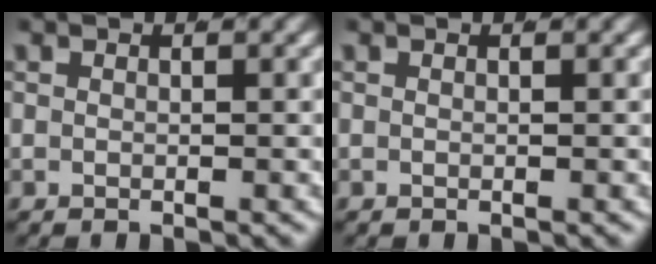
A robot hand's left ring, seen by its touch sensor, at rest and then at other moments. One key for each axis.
{"total": 0.0}